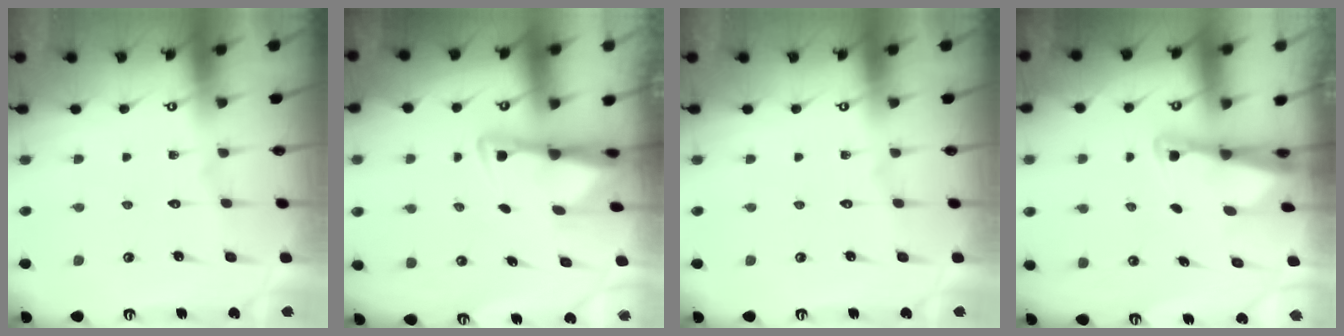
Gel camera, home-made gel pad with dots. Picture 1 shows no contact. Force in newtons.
{"total": 2.8, "press": 2.8, "slide": 0.4}
{"total": 0.0}
{"total": 2.6, "press": 2.6, "slide": 0.3}